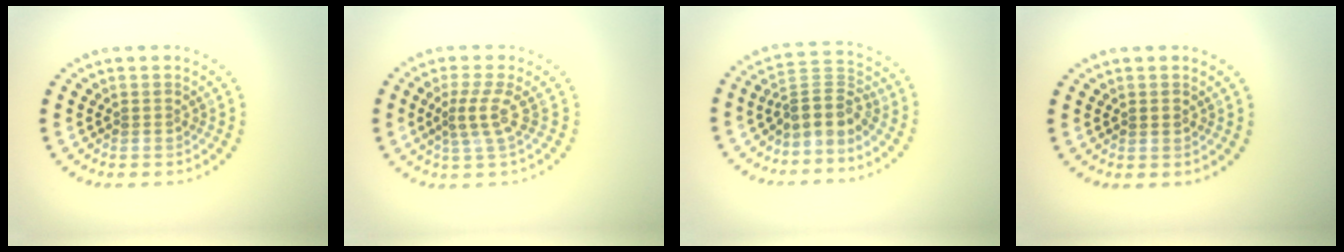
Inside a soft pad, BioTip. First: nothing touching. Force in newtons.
{"total": 2.4, "press": 1.7, "slide": 1.8}
{"total": 3.3, "press": 2.5, "slide": 2.2}
{"total": 0.7, "press": 0.7, "slide": 0.1}